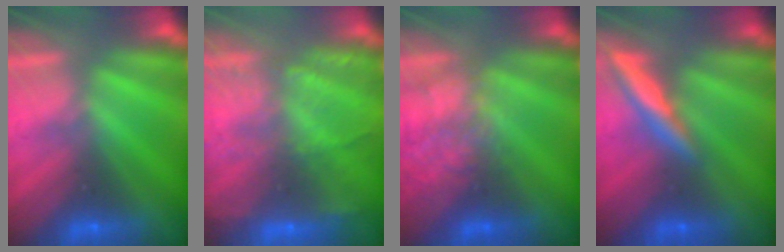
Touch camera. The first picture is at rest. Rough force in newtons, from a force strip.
{"total": 6.7}
{"total": 2.2}
{"total": 2.4}